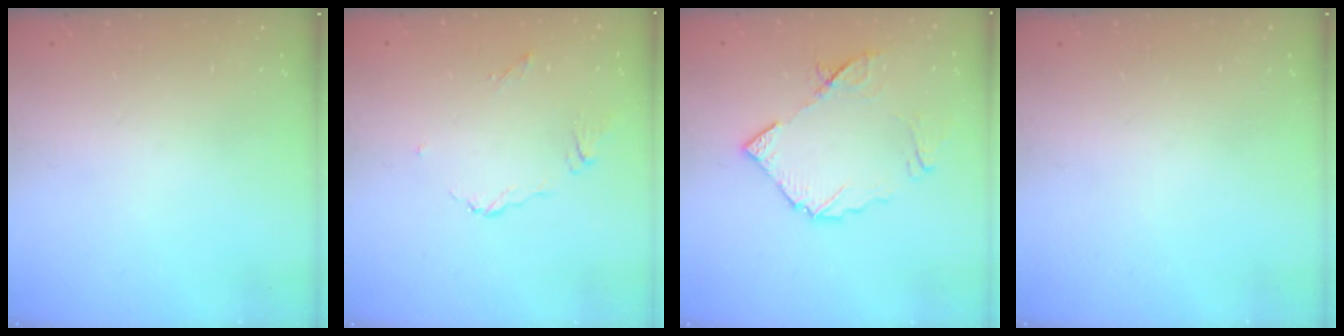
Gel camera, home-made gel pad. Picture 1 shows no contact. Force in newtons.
{"total": 4.3, "press": 4.3, "slide": 0.4}
{"total": 11.1, "press": 11.0, "slide": 1.3}
{"total": 0.0}